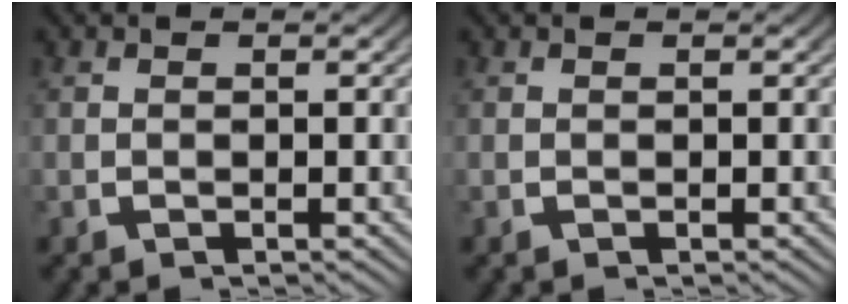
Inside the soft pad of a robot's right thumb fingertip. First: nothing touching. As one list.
[{"total": 0.0}]